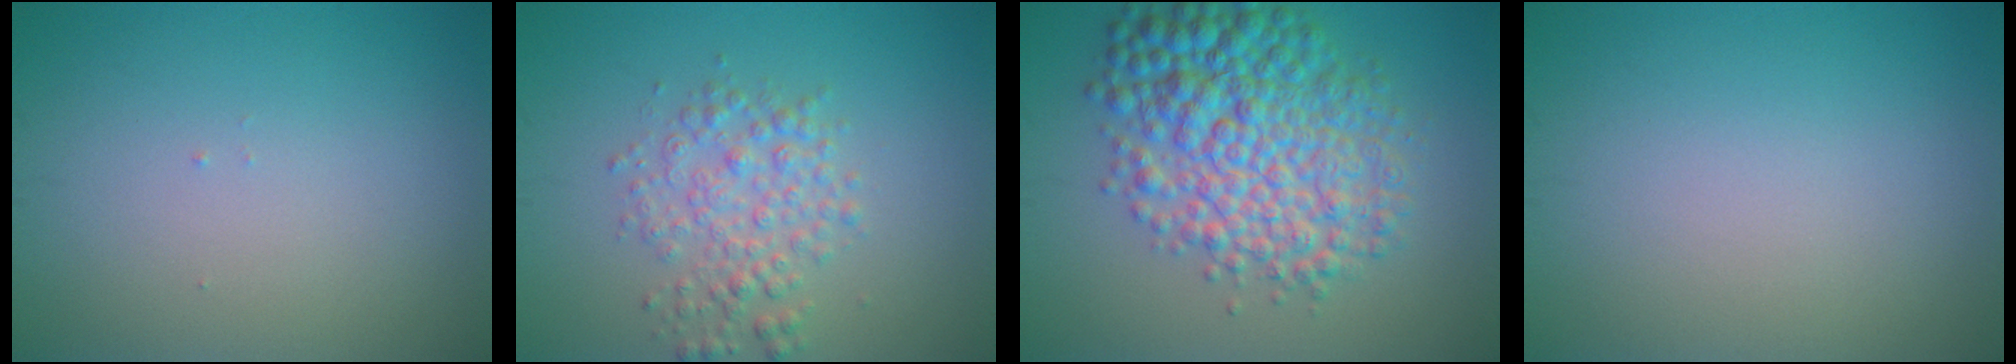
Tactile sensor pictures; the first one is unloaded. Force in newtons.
{"total": 3.2, "press": 3.2, "slide": 0.1}
{"total": 8.5, "press": 8.5, "slide": 0.1}
{"total": 0.0}